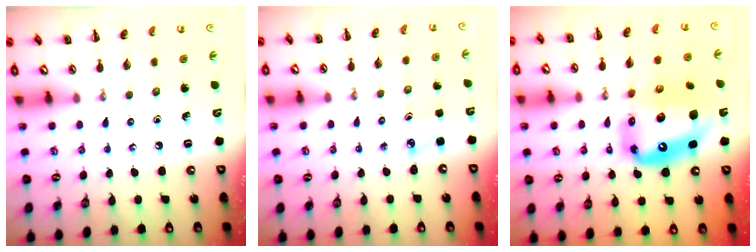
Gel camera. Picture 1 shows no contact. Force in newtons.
{"total": 3.3, "press": 3.1, "slide": 1.0}
{"total": 16.3, "press": 15.7, "slide": 4.4}